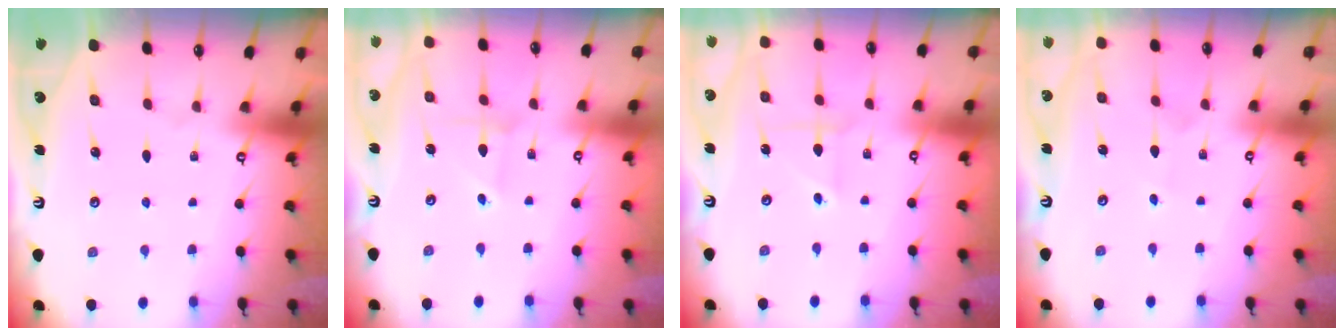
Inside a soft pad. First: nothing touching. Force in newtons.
{"total": 1.9, "press": 1.9, "slide": 0.3}
{"total": 2.7, "press": 2.7, "slide": 0.1}
{"total": 1.6, "press": 1.6, "slide": 0.1}